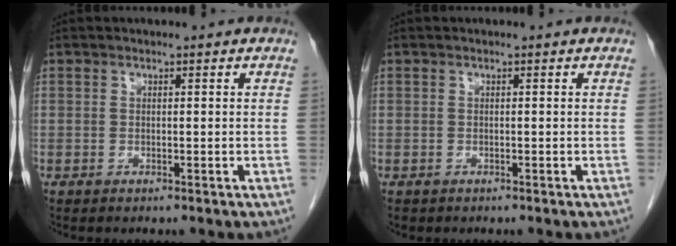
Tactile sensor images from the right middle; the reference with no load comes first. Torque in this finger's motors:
{"motor_torque": [0.05, -0.02, -0.06, -0.01]}